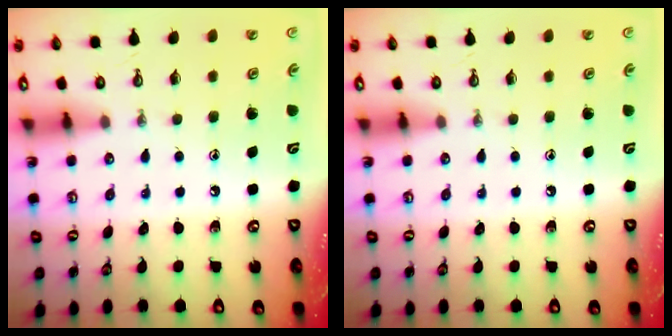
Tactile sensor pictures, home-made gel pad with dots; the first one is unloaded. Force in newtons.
{"total": 0.0}